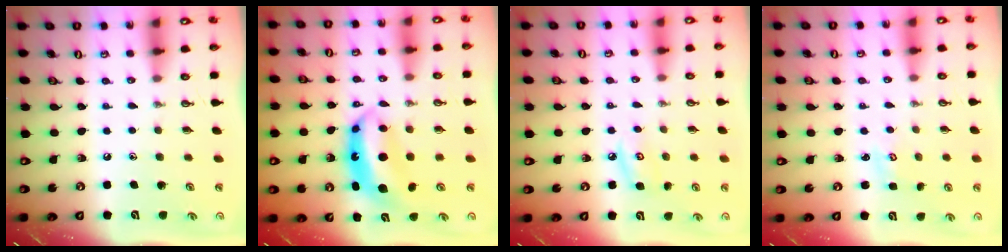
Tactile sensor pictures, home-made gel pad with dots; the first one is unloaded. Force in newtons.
{"total": 8.2, "press": 8.2, "slide": 1.1}
{"total": 6.2, "press": 6.2, "slide": 0.6}
{"total": 2.0, "press": 1.9, "slide": 0.2}